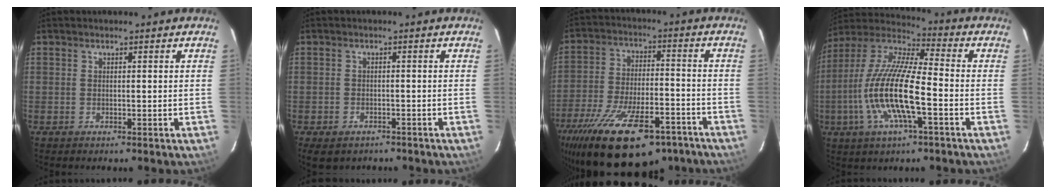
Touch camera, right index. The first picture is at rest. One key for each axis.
{"total": 5.2, "fx": -3.7, "fy": 3.0, "fz": 2.2, "tx": -0.052, "ty": -0.013, "tz": -0.052}
{"total": 25.9, "fx": -17.6, "fy": 10.0, "fz": 16.1, "tx": -0.303, "ty": -0.038, "tz": -0.263}
{"total": 17.0, "fx": -4.7, "fy": 3.8, "fz": 15.9, "tx": -0.320, "ty": -0.008, "tz": -0.099}